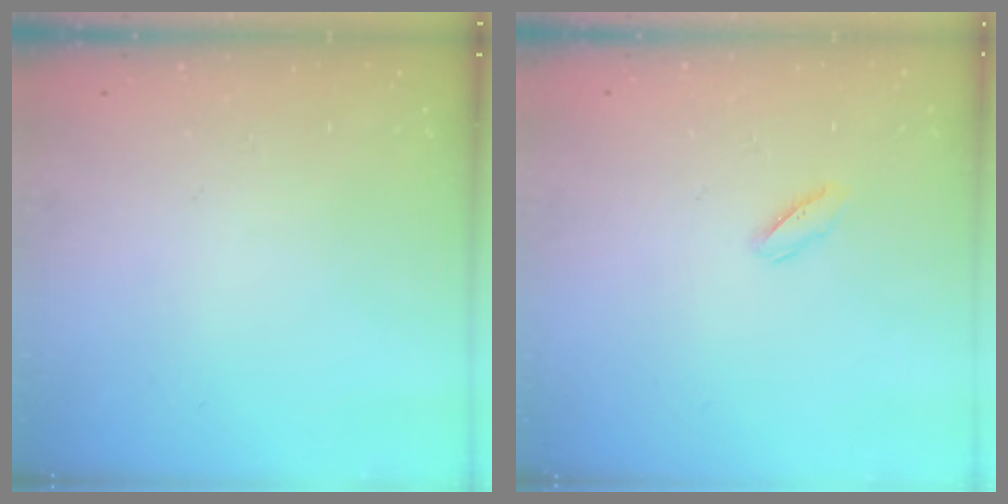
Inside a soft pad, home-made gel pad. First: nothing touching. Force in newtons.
{"total": 2.1, "press": 2.0, "slide": 0.7}